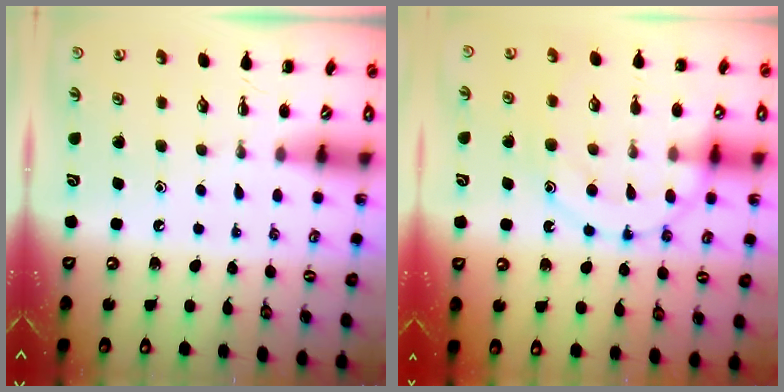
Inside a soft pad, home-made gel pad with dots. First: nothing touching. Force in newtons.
{"total": 13.5, "press": 13.5, "slide": 1.1}